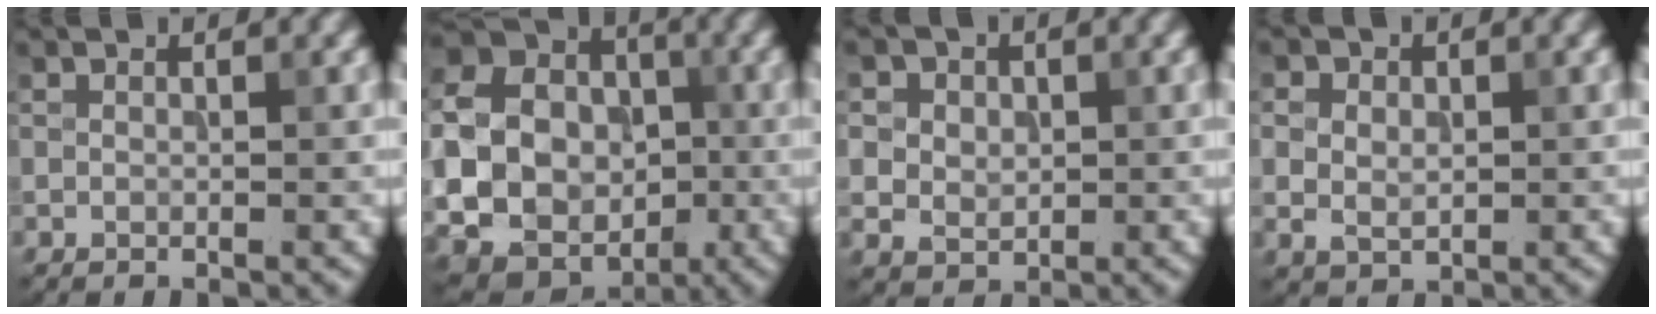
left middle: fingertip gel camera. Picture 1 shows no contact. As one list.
[{"total": 13.8, "force": [-1.6, 12.1, 6.4], "torque": [-0.148, -0.004, -0.037]}, {"total": 4.7, "force": [1.6, 3.8, 2.2], "torque": [-0.043, 0.017, 0.017]}, {"total": 3.1, "force": [0.4, 2.5, 1.9], "torque": [-0.029, 0.007, 0.002]}]